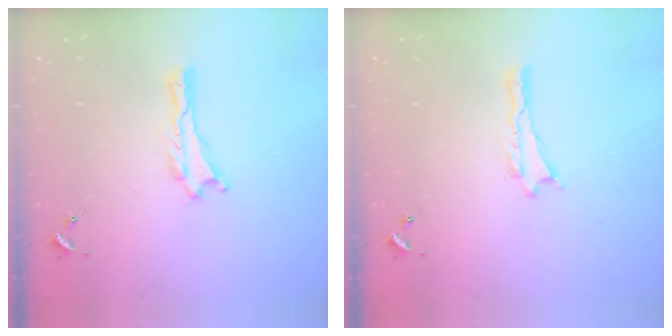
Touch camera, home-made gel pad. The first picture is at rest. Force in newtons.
{"total": 0.0}